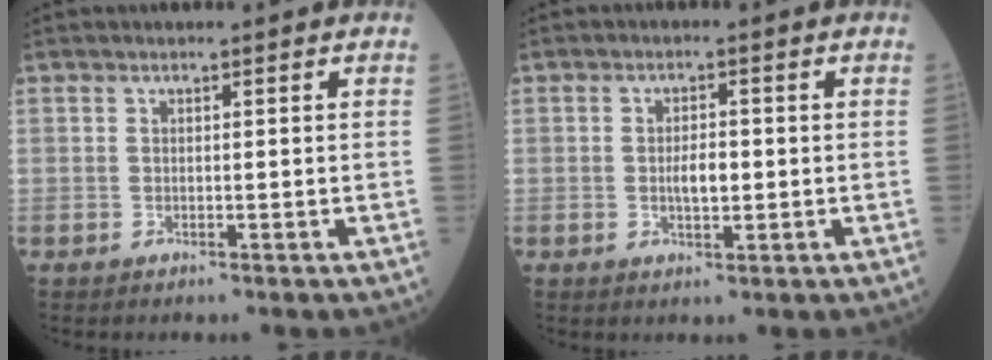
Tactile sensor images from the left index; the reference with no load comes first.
{"total": 3.2, "force": [-0.2, 1.3, 2.9], "torque": [-0.053, 0.001, -0.003]}